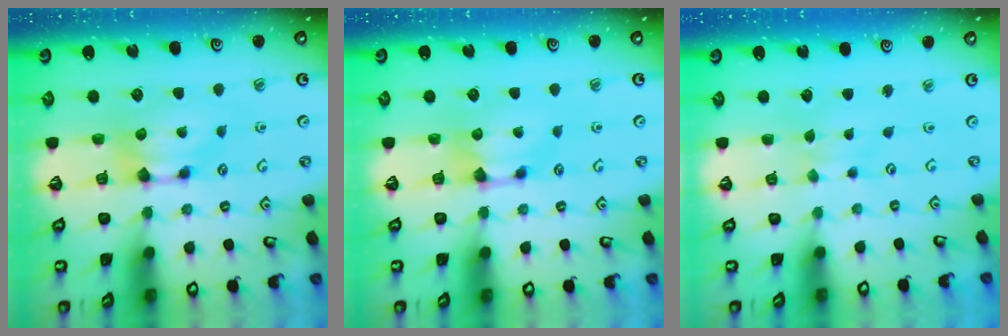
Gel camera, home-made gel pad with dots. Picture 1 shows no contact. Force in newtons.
{"total": 0.0}
{"total": 2.4, "press": 2.4, "slide": 0.1}